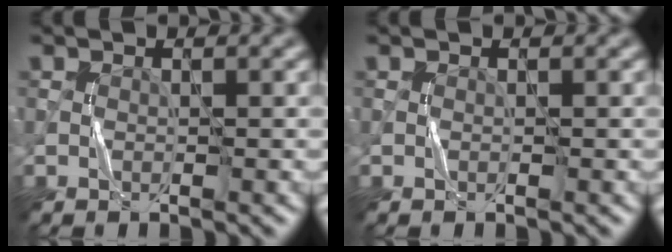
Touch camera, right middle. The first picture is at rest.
{"total": 0.0}